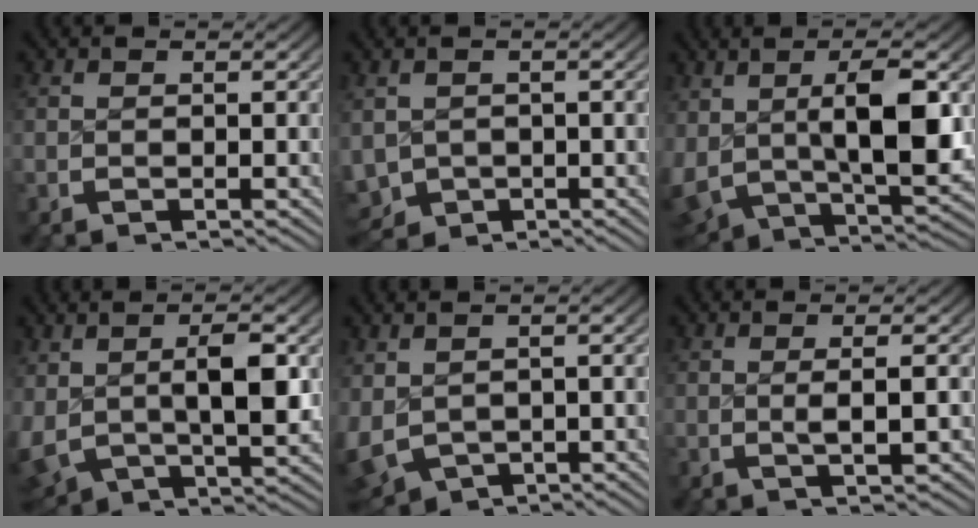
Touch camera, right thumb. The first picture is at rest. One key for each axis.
{"total": 6.4, "fx": -1.9, "fy": 5.4, "fz": 2.9, "tx": -0.080, "ty": -0.043, "tz": -0.012}
{"total": 9.5, "fx": 0.5, "fy": 5.6, "fz": 7.7, "tx": -0.153, "ty": -0.021, "tz": 0.028}
{"total": 7.0, "fx": 0.1, "fy": 4.6, "fz": 5.3, "tx": -0.114, "ty": -0.018, "tz": 0.020}
{"total": 6.8, "fx": -1.9, "fy": 5.5, "fz": 3.4, "tx": -0.092, "ty": -0.036, "tz": -0.012}
{"total": 1.9, "fx": 0.2, "fy": 0.2, "fz": 1.9, "tx": -0.037, "ty": 0.002, "tz": 0.004}